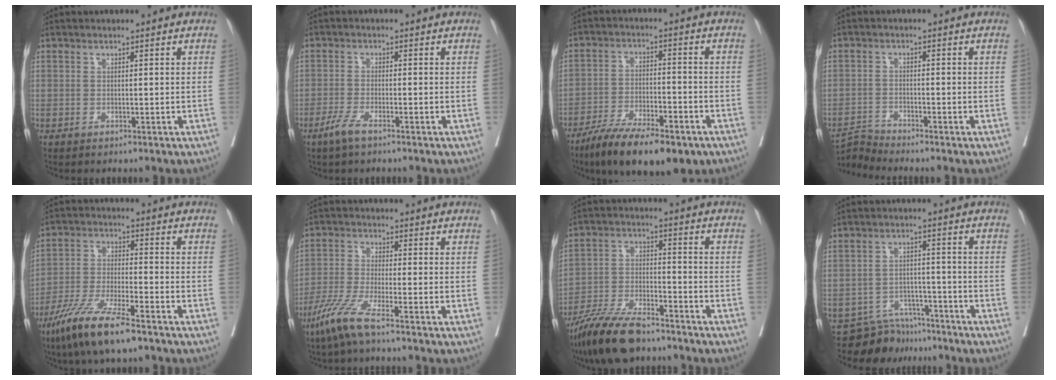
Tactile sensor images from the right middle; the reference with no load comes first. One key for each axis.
{"total": 3.0, "fx": -2.1, "fy": 0.4, "fz": 2.1, "tx": -0.049, "ty": -0.004, "tz": -0.045}
{"total": 14.6, "fx": -10.2, "fy": 4.1, "fz": 9.6, "tx": -0.154, "ty": -0.019, "tz": -0.167}
{"total": 0.0}
{"total": 11.2, "fx": -7.7, "fy": 1.3, "fz": 8.0, "tx": -0.165, "ty": -0.030, "tz": -0.144}
{"total": 6.4, "fx": -4.4, "fy": -0.1, "fz": 4.6, "tx": -0.102, "ty": -0.018, "tz": -0.096}
{"total": 11.7, "fx": -9.6, "fy": 2.4, "fz": 6.2, "tx": -0.121, "ty": -0.021, "tz": -0.177}
{"total": 6.6, "fx": -6.0, "fy": 2.7, "fz": -0.6, "tx": 0.015, "ty": 0.017, "tz": -0.096}